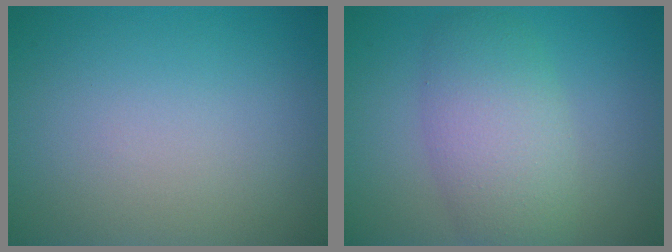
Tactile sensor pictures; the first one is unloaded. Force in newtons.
{"total": 5.4, "press": 5.4, "slide": 0.3}